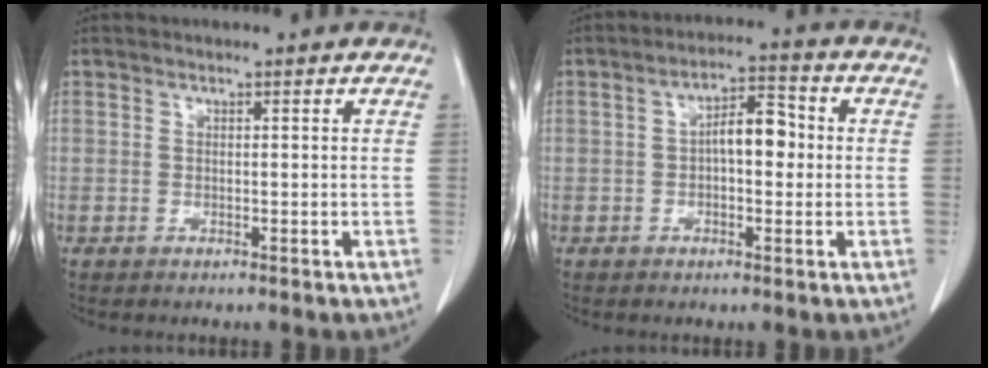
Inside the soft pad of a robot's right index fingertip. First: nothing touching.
{"total": 6.2, "force": [0.1, 2.5, 5.6], "torque": [-0.094, 0.023, -0.003]}